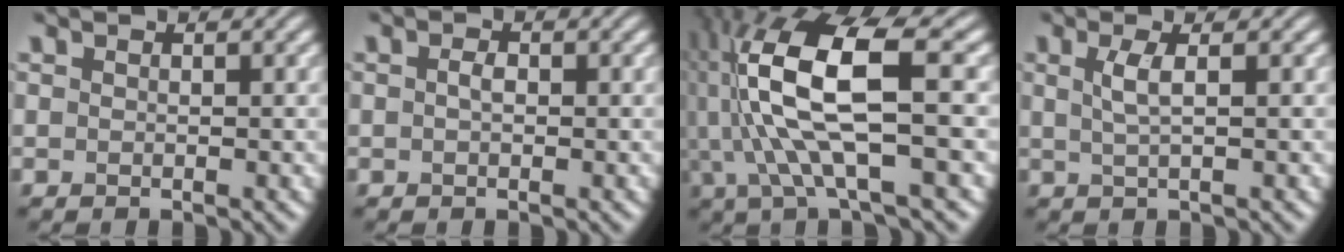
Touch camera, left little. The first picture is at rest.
{"total": 1.1, "force": [0.0, 0.7, 0.8], "torque": [-0.016, 0.000, -0.003]}
{"total": 11.2, "force": [1.3, 3.2, 10.6], "torque": [-0.218, 0.006, 0.028]}
{"total": 2.0, "force": [0.4, 0.5, 1.9], "torque": [-0.039, 0.001, 0.007]}